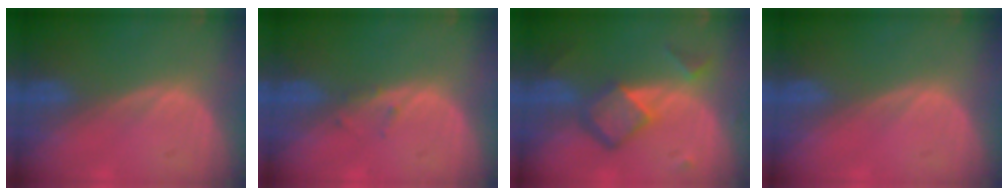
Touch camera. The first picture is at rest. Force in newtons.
{"total": 0.8, "press": 0.8, "slide": 0.2}
{"total": 6.9, "press": 5.9, "slide": 3.5}
{"total": 0.0}